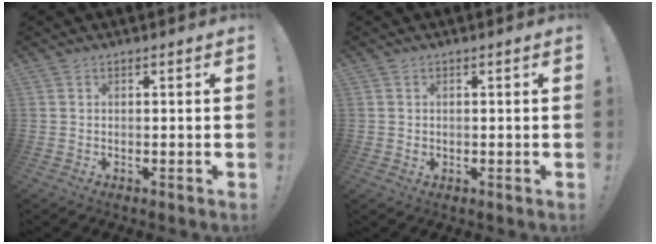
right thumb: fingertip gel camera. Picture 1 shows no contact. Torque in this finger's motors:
{"motor_torque": [-0.12, 0.03, -0.02, 0.08, 0.00]}